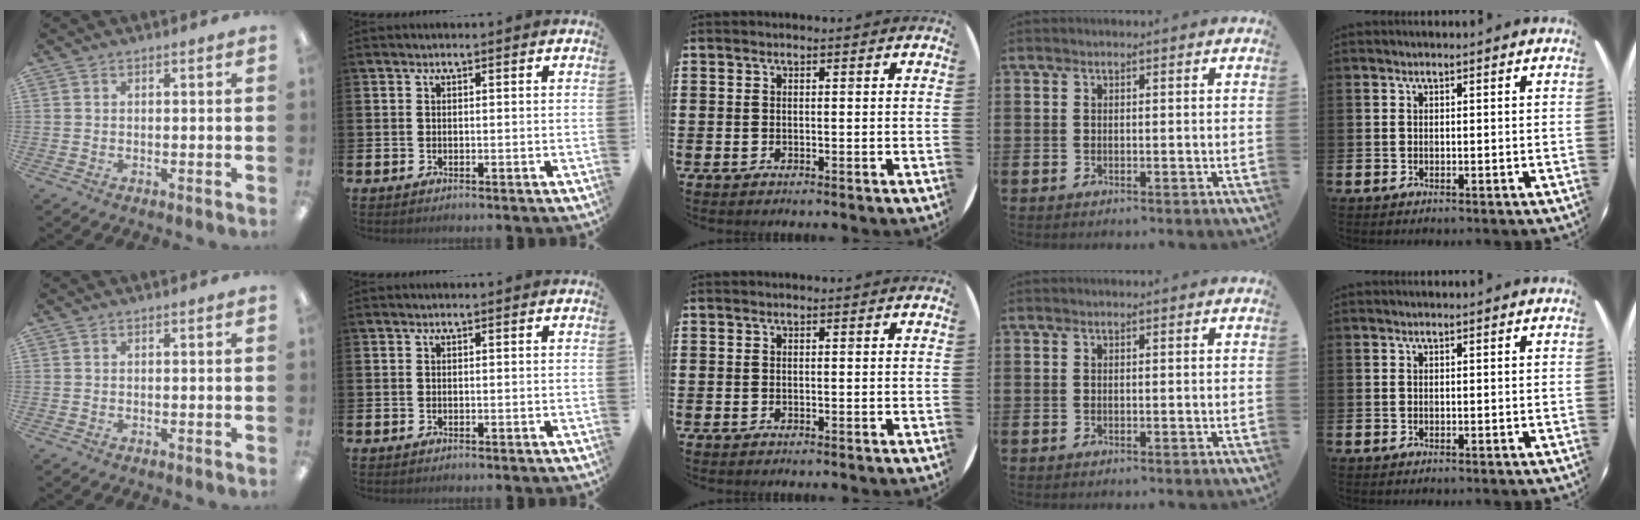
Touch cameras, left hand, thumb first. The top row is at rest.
{}